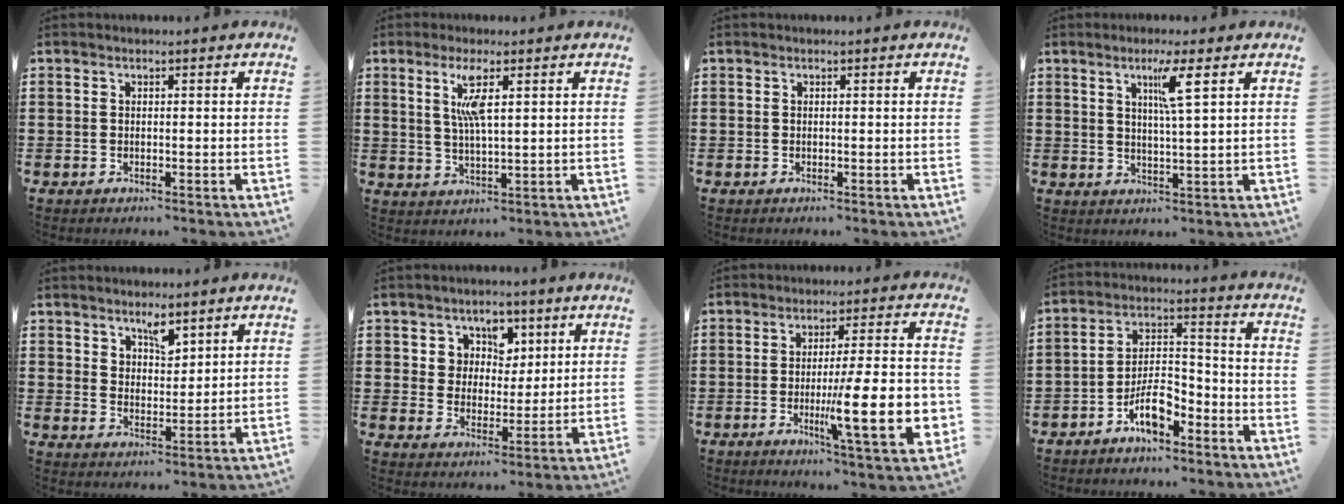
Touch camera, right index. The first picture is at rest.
{"total": 5.2, "force": [1.9, 0.9, 4.8], "torque": [-0.100, 0.003, 0.029]}
{"total": 0.0}
{"total": 5.1, "force": [2.5, -0.2, 4.4], "torque": [-0.079, -0.008, 0.035]}
{"total": 3.8, "force": [3.1, 1.7, 1.4], "torque": [-0.027, -0.001, 0.054]}
{"total": 5.2, "force": [2.5, 4.5, 0.7], "torque": [-0.037, 0.006, 0.041]}
{"total": 15.2, "force": [-3.3, 2.7, 14.5], "torque": [-0.229, -0.016, -0.055]}
{"total": 6.9, "force": [-4.6, 2.7, 4.4], "torque": [-0.092, 0.013, -0.087]}